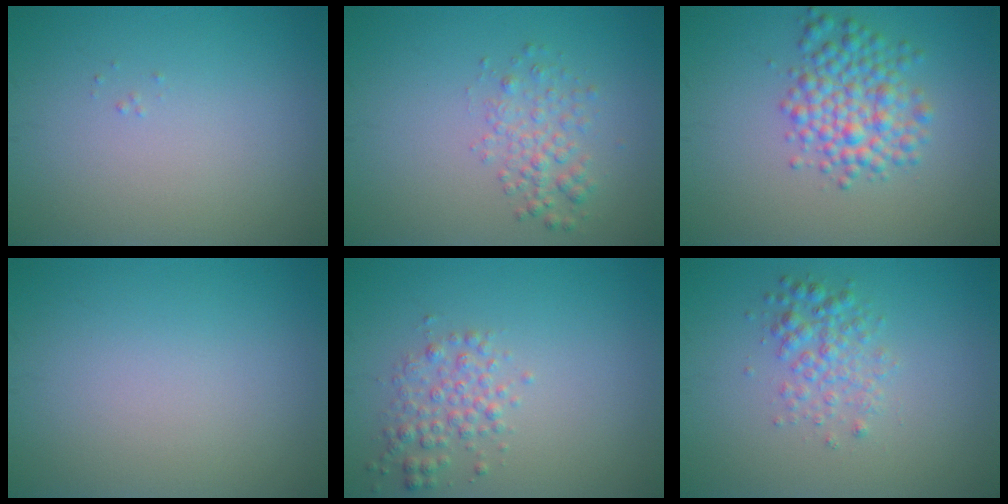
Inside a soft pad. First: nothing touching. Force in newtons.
{"total": 2.4, "press": 2.4, "slide": 0.1}
{"total": 4.5, "press": 4.5, "slide": 0.1}
{"total": 0.0}
{"total": 2.4, "press": 2.4, "slide": 0.0}
{"total": 2.5, "press": 2.5, "slide": 0.0}